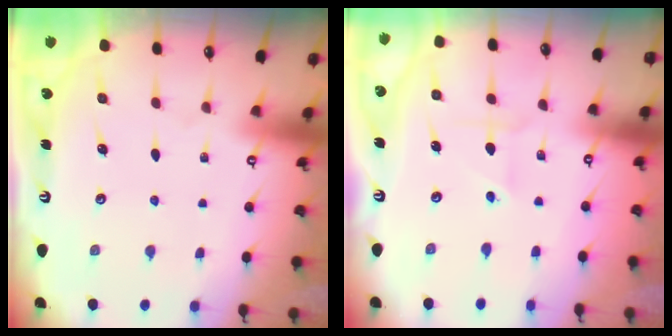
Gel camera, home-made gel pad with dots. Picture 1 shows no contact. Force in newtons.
{"total": 1.9, "press": 1.6, "slide": 0.9}